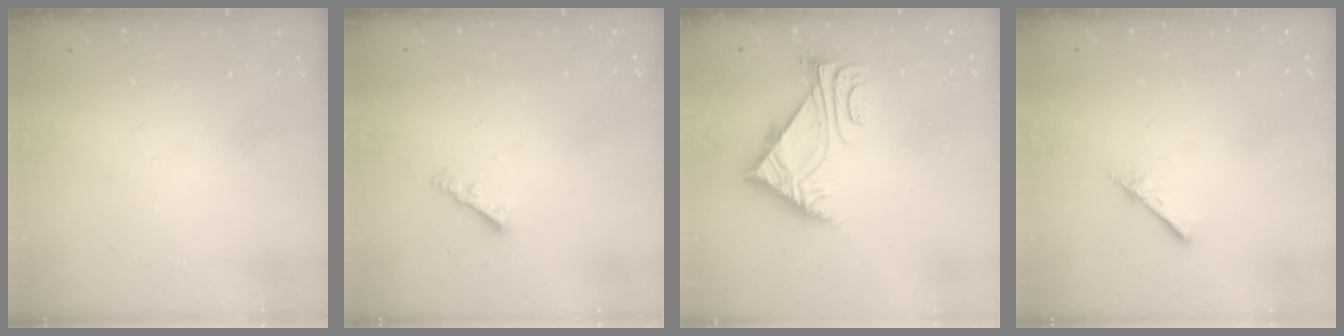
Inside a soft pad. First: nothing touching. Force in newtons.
{"total": 3.0, "press": 3.0, "slide": 0.1}
{"total": 6.2, "press": 6.2, "slide": 0.7}
{"total": 2.4, "press": 2.4, "slide": 0.3}